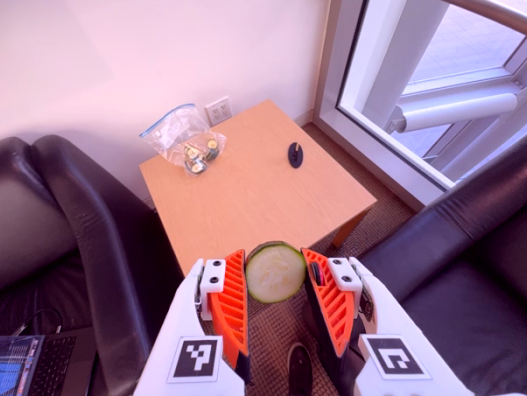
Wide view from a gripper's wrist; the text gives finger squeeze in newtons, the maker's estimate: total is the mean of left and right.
{"total": 8.9, "left": 8.9, "right": 8.9}